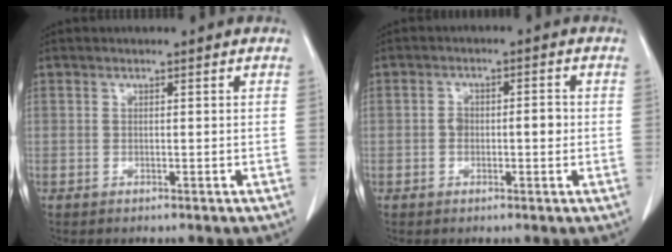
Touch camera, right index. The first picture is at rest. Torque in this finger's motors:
{"motor_torque": [0.42, -0.27, 0.25, 0.05]}